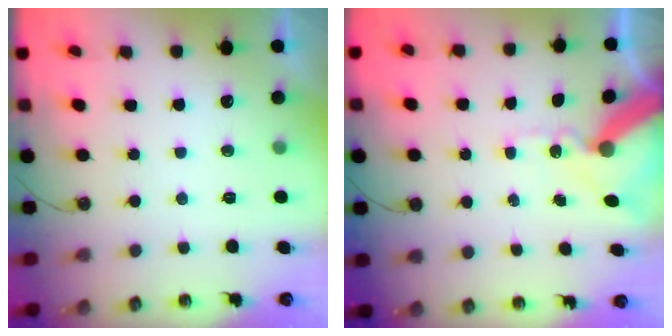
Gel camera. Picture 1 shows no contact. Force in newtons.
{"total": 13.5, "press": 13.4, "slide": 1.9}